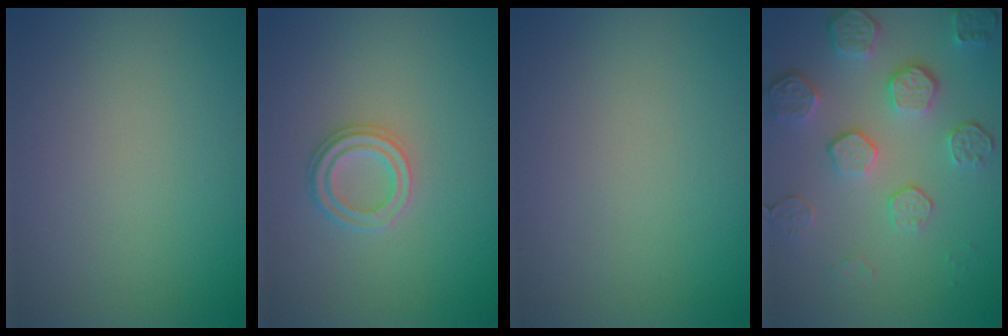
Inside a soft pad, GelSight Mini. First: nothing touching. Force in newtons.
{"total": 2.3, "press": 2.1, "slide": 1.0}
{"total": 0.0}
{"total": 5.7, "press": 4.2, "slide": 3.8}